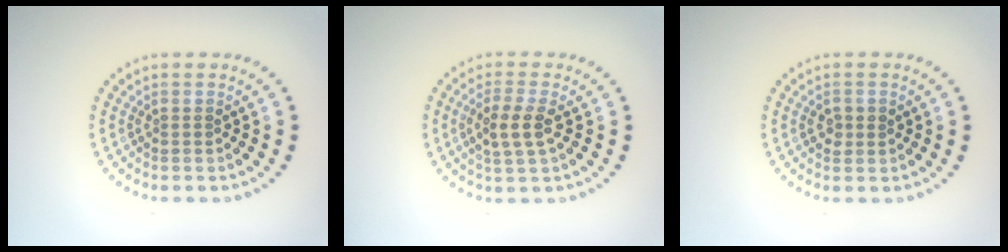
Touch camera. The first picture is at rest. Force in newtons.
{"total": 2.8, "press": 2.6, "slide": 0.9}
{"total": 1.5, "press": 1.5, "slide": 0.2}